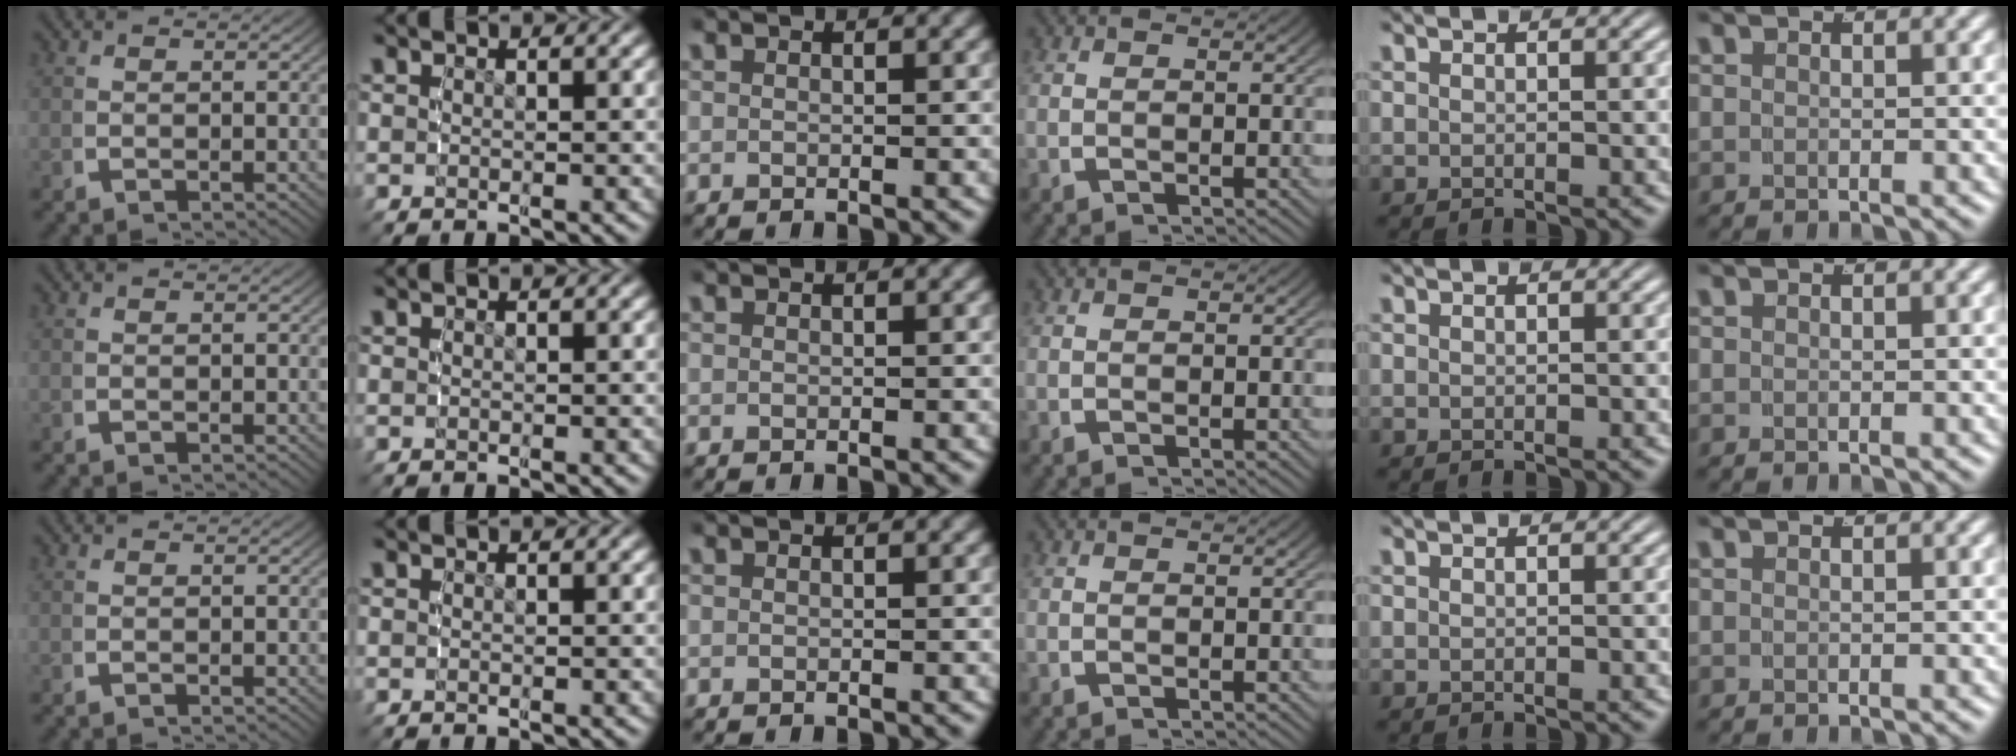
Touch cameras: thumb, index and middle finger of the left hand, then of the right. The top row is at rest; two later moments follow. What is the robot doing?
{"motion": "reach", "object": "paper"}